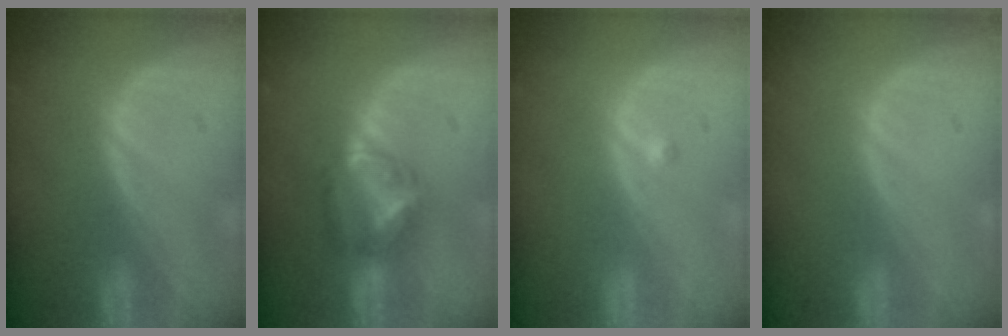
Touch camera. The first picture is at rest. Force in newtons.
{"total": 6.2, "press": 6.0, "slide": 1.5}
{"total": 0.7, "press": 0.5, "slide": 0.4}
{"total": 0.0}